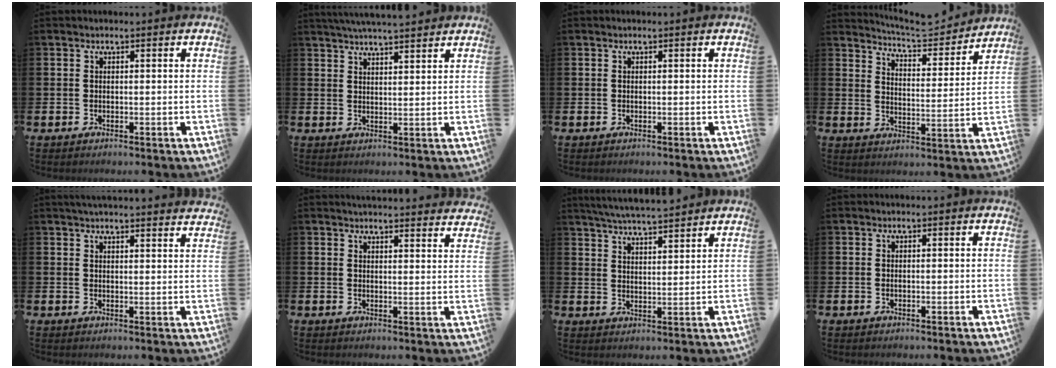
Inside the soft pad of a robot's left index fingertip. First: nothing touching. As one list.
[{"total": 4.3, "force": [4.2, -0.1, 0.9], "torque": [-0.022, -0.016, 0.076]}, {"total": 0.0}, {"total": 5.9, "force": [5.9, 0.4, 0.8], "torque": [-0.033, -0.044, 0.099]}, {"total": 3.4, "force": [3.4, -0.3, 0.2], "torque": [-0.004, -0.018, 0.059]}, {"total": 3.6, "force": [3.6, -0.1, 0.0], "torque": [0.001, -0.022, 0.064]}, {"total": 5.6, "force": [5.5, 0.1, 1.0], "torque": [-0.038, -0.027, 0.100]}, {"total": 0.0}]